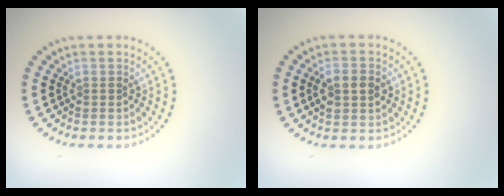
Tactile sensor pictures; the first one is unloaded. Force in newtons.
{"total": 3.3, "press": 3.3, "slide": 0.2}